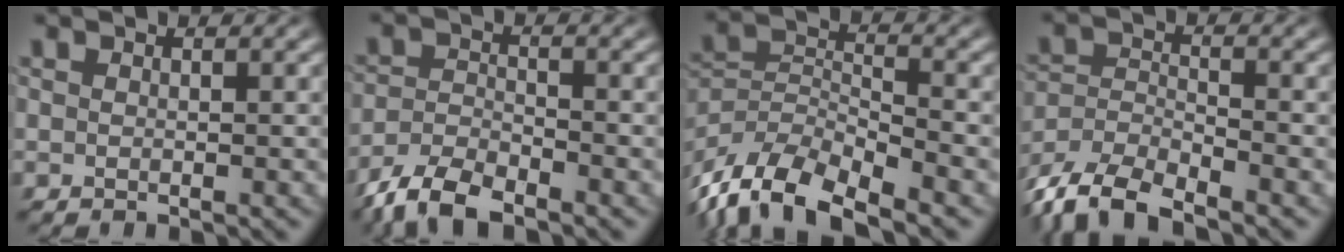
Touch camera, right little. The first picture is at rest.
{"total": 5.1, "force": [-4.0, 2.2, 2.2], "torque": [-0.033, -0.011, -0.067]}
{"total": 10.1, "force": [-5.4, 6.3, 5.7], "torque": [-0.129, -0.052, -0.069]}
{"total": 8.1, "force": [-5.3, 4.9, 3.6], "torque": [-0.090, -0.033, -0.080]}